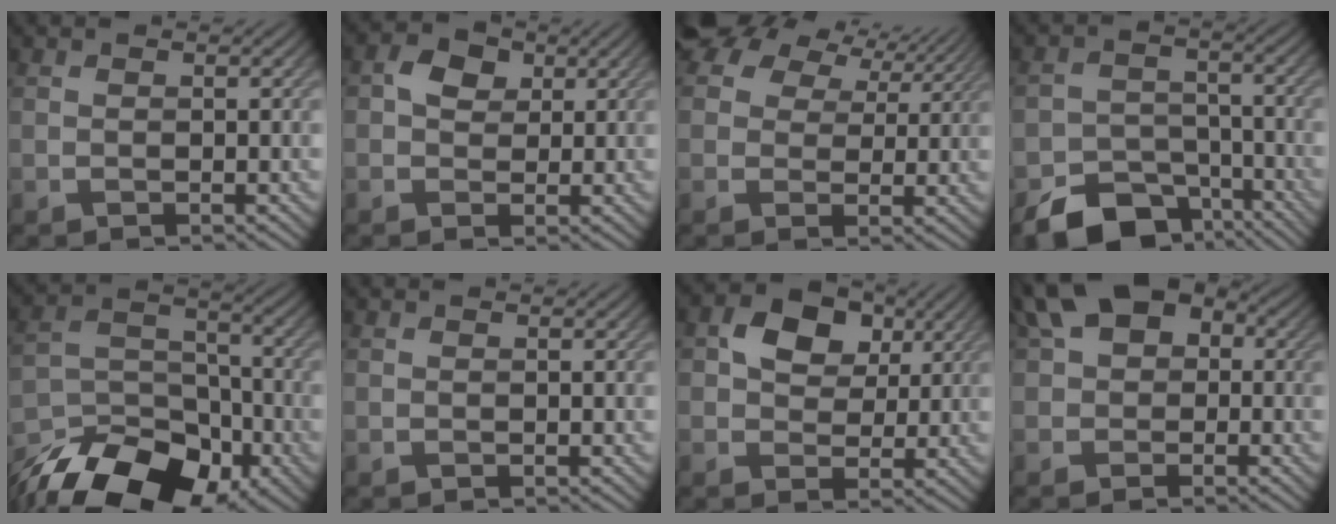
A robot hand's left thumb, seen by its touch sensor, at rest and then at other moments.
{"total": 3.1, "force": [0.7, 2.4, 1.8], "torque": [-0.034, 0.006, 0.005]}
{"total": 9.3, "force": [5.5, 5.8, 4.8], "torque": [-0.107, 0.026, 0.077]}
{"total": 9.6, "force": [-6.7, 5.5, 4.2], "torque": [-0.074, -0.021, -0.108]}
{"total": 16.1, "force": [-11.9, 8.0, 7.4], "torque": [-0.161, -0.030, -0.191]}
{"total": 0.0}
{"total": 6.3, "force": [2.2, 4.6, 3.7], "torque": [-0.066, 0.002, 0.029]}
{"total": 7.6, "force": [2.0, 5.4, 5.1], "torque": [-0.087, 0.017, 0.019]}